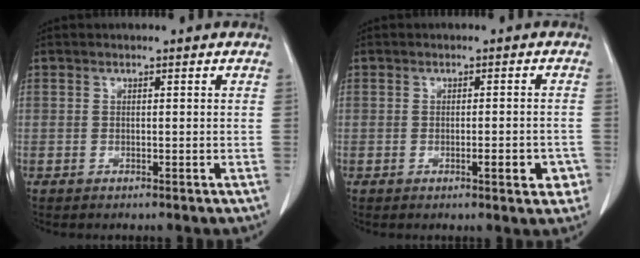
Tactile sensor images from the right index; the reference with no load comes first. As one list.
[{"total": 4.2, "force": [-1.6, 1.1, 3.8], "torque": [-0.045, -0.001, -0.018]}]